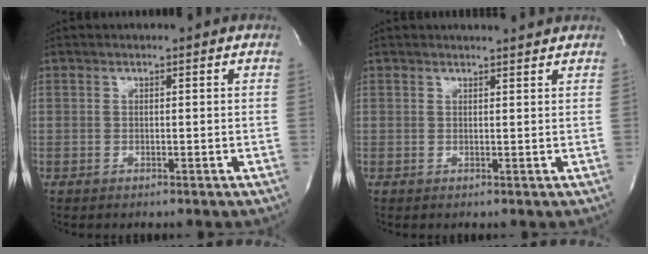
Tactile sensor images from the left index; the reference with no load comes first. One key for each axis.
{"total": 2.7, "fx": 2.7, "fy": -0.2, "fz": 0.5, "tx": -0.011, "ty": 0.004, "tz": 0.030}